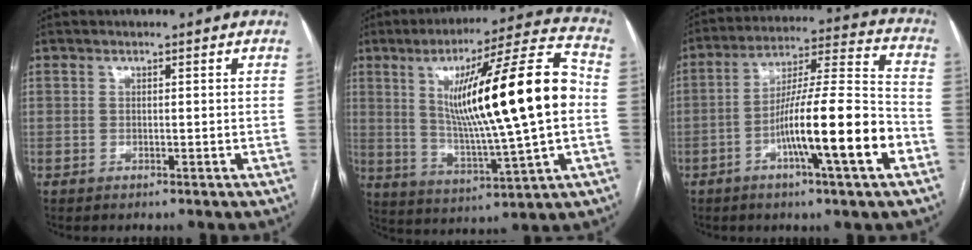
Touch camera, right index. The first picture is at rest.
{"total": 22.1, "force": [2.2, 1.1, 21.9], "torque": [-0.354, 0.010, 0.029]}
{"total": 16.3, "force": [-5.9, 0.3, 15.2], "torque": [-0.254, 0.003, -0.099]}